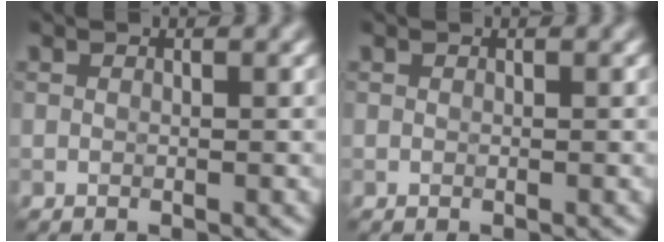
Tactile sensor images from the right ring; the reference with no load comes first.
{"total": 0.0}